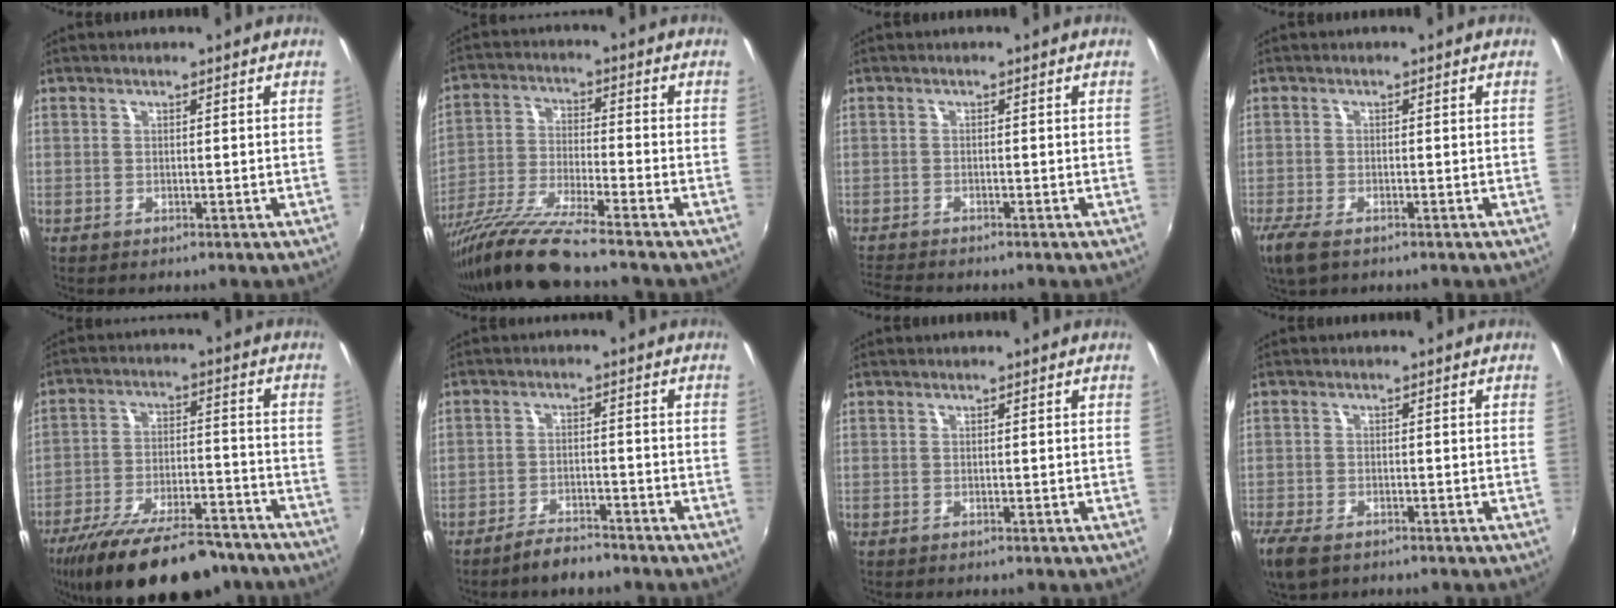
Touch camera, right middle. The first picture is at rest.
{"total": 12.8, "force": [-10.6, -0.8, 7.1], "torque": [-0.142, -0.029, -0.202]}
{"total": 5.0, "force": [-4.6, 0.5, 1.9], "torque": [-0.054, -0.023, -0.084]}
{"total": 5.2, "force": [-3.6, 1.8, 3.3], "torque": [-0.083, -0.021, -0.068]}
{"total": 22.6, "force": [-18.2, 6.9, 11.6], "torque": [-0.217, -0.030, -0.267]}
{"total": 4.7, "force": [-4.1, 1.2, 1.9], "torque": [-0.054, 0.001, -0.069]}
{"total": 0.0}
{"total": 6.3, "force": [-4.5, 2.7, 3.5], "torque": [-0.093, -0.025, -0.086]}